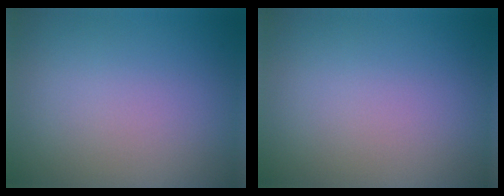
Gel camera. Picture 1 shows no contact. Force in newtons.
{"total": 0.0}